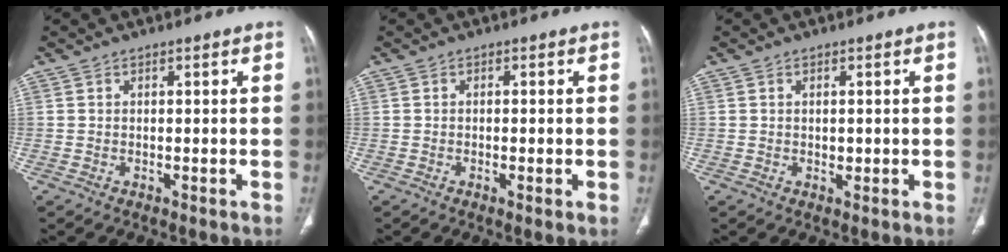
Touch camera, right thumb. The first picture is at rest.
{"total": 2.1, "force": [-0.5, 0.3, 2.0], "torque": [-0.039, -0.006, -0.010]}
{"total": 1.1, "force": [0.1, 0.8, 0.9], "torque": [-0.011, -0.001, 0.002]}